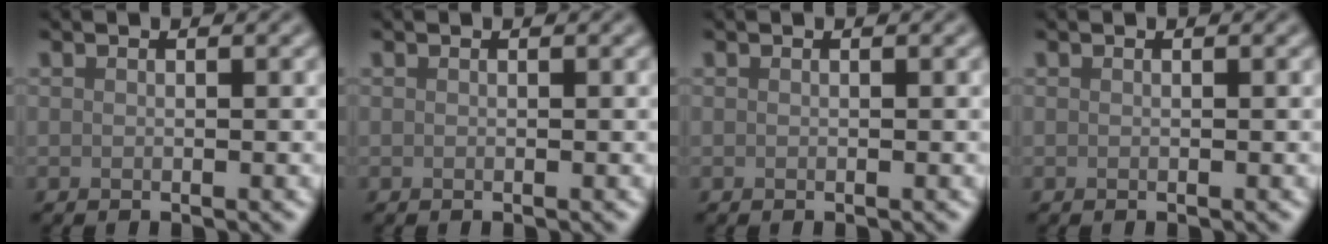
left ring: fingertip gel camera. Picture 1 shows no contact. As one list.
[{"total": 0.0}, {"total": 0.0}, {"total": 0.0}]